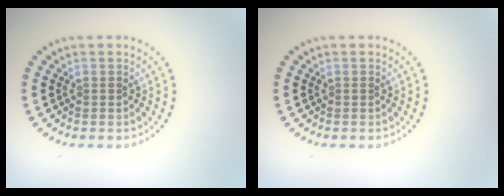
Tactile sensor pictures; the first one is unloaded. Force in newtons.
{"total": 0.0}